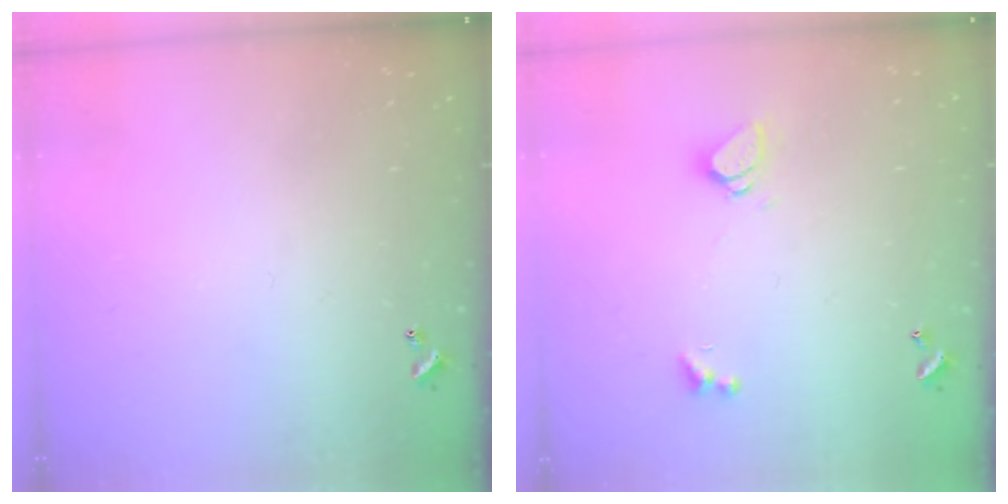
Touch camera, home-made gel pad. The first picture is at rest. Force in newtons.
{"total": 1.6, "press": 1.5, "slide": 0.4}